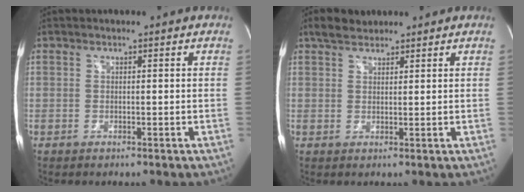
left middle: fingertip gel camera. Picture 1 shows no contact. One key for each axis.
{"total": 3.2, "fx": 2.6, "fy": 1.5, "fz": 1.1, "tx": -0.028, "ty": 0.017, "tz": 0.048}